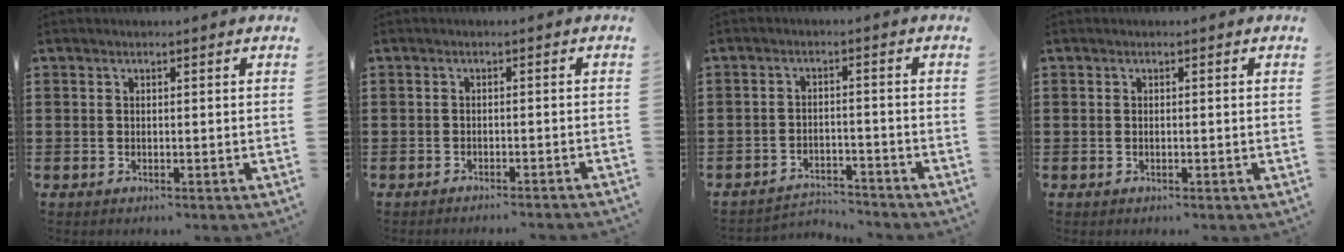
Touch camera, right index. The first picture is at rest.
{"total": 1.6, "force": [-1.5, -0.4, 0.2], "torque": [-0.004, 0.002, -0.030]}
{"total": 3.3, "force": [-3.3, 0.4, 0.3], "torque": [-0.011, 0.002, -0.069]}
{"total": 0.0}